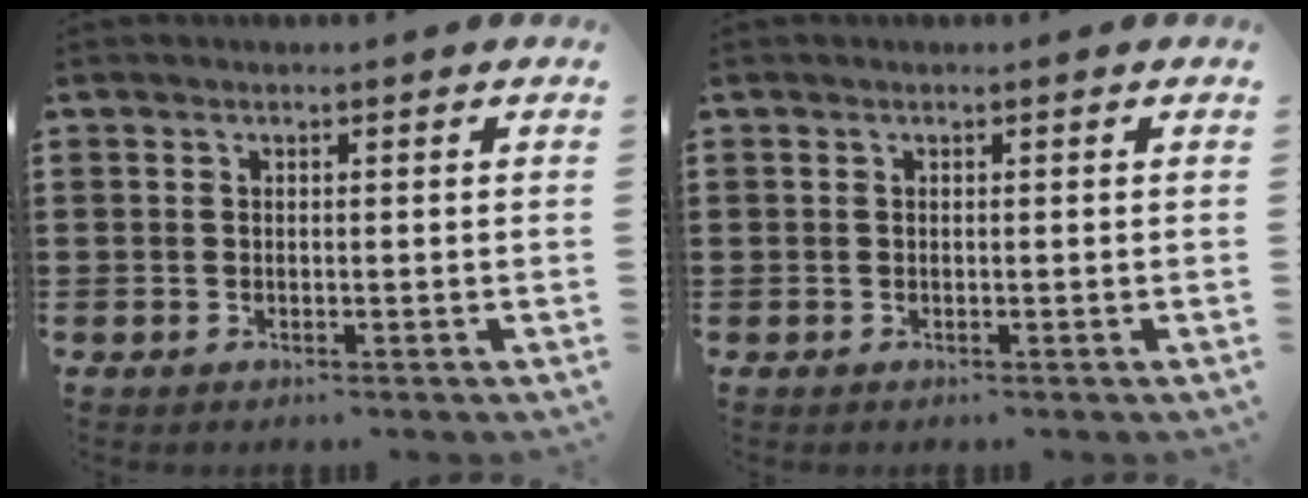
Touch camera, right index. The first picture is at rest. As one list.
[{"total": 0.0}]